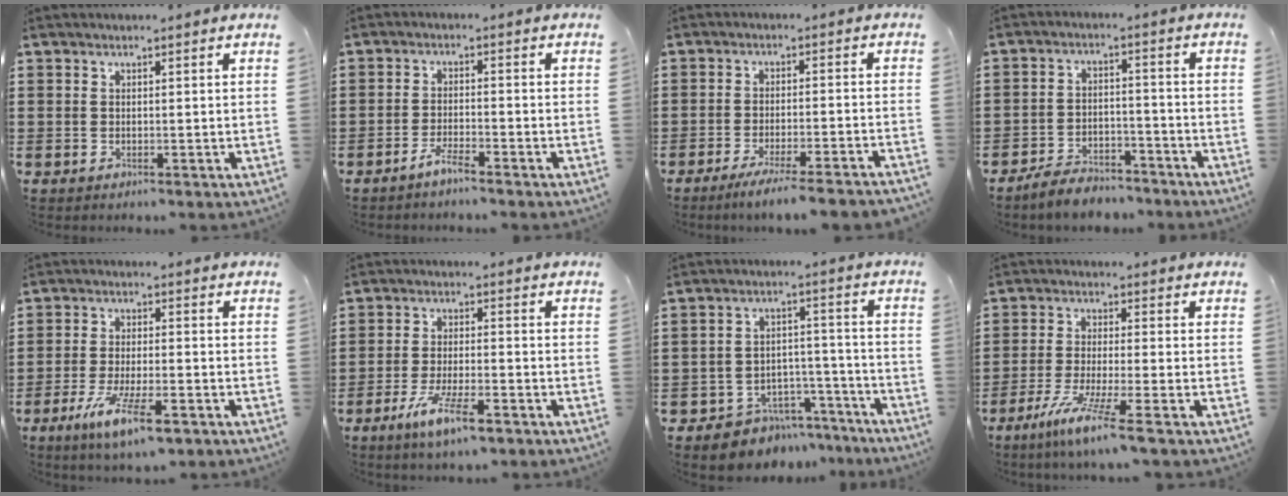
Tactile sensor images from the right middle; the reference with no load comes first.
{"total": 2.7, "force": [-2.2, 0.0, 1.6], "torque": [-0.036, 0.000, -0.043]}
{"total": 4.4, "force": [-3.8, -0.5, 2.1], "torque": [-0.039, -0.013, -0.072]}
{"total": 4.9, "force": [-4.8, 1.0, 0.7], "torque": [-0.022, 0.007, -0.097]}
{"total": 8.1, "force": [-4.4, 1.8, 6.5], "torque": [-0.134, -0.010, -0.079]}
{"total": 7.1, "force": [-4.1, 1.4, 5.5], "torque": [-0.120, -0.011, -0.076]}
{"total": 6.1, "force": [-5.7, 2.2, 0.3], "torque": [-0.008, 0.027, -0.112]}
{"total": 6.5, "force": [-4.5, -0.5, 4.6], "torque": [-0.102, -0.021, -0.085]}